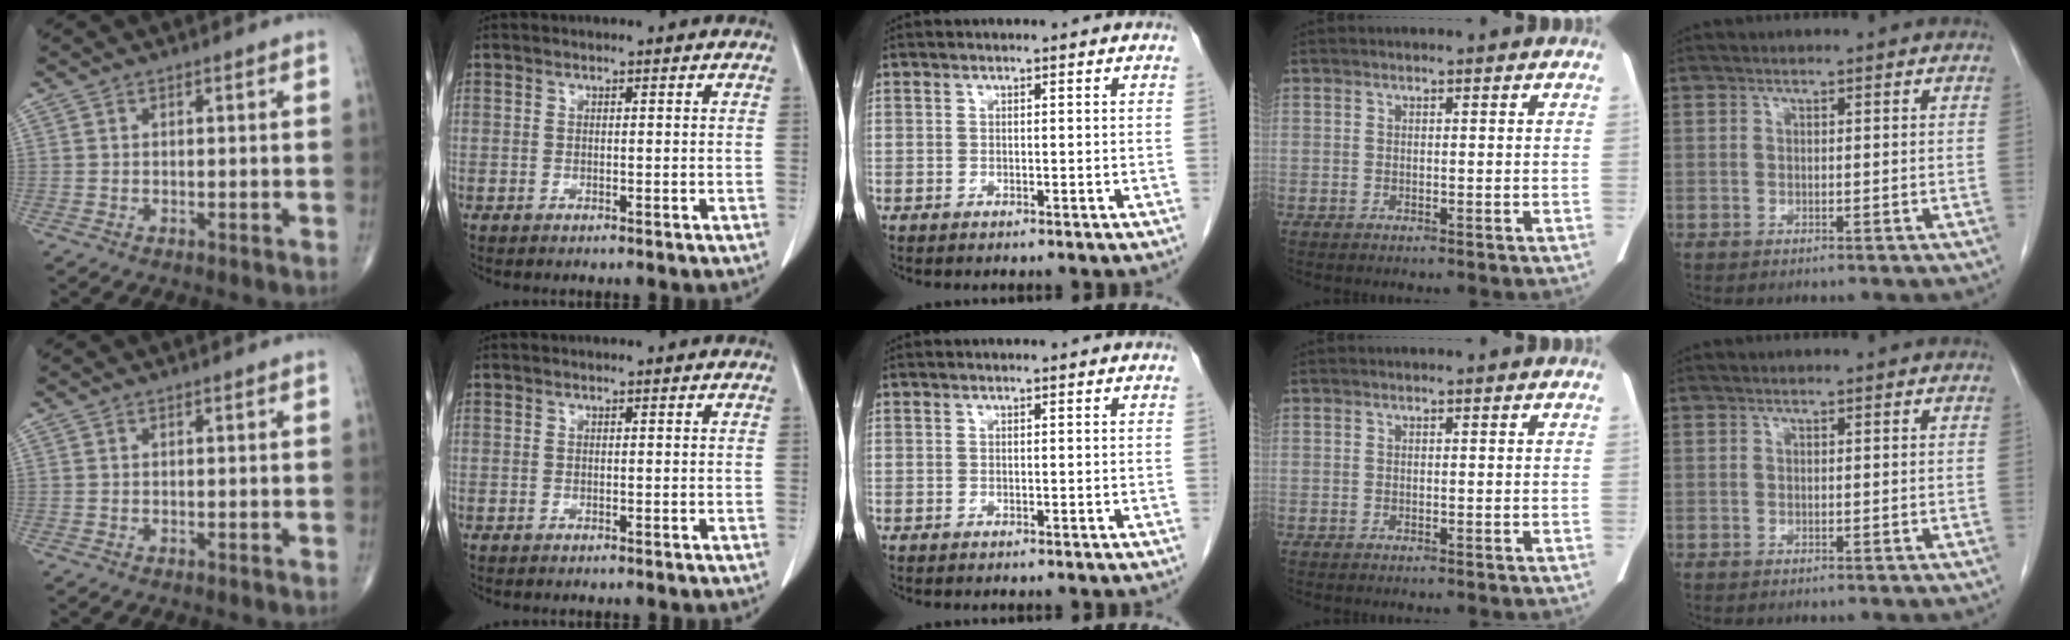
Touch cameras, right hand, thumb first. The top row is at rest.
{}